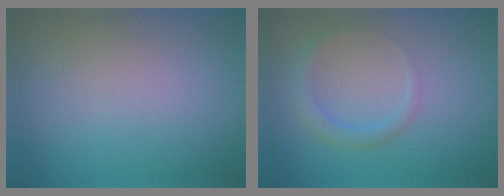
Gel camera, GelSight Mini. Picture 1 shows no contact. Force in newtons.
{"total": 1.9, "press": 1.9, "slide": 0.1}